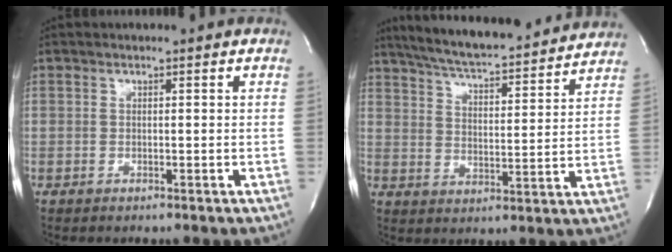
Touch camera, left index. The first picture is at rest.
{"total": 20.8, "force": [18.9, 2.7, 8.3], "torque": [-0.138, 0.006, 0.263]}